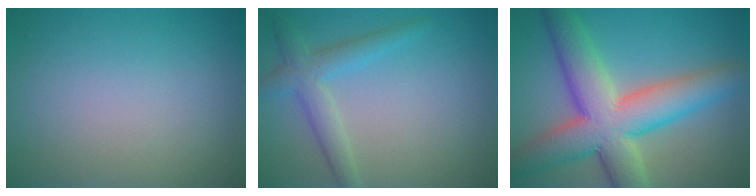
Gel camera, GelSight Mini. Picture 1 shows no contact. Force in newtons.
{"total": 3.1, "press": 3.1, "slide": 0.1}
{"total": 10.4, "press": 10.4, "slide": 0.5}